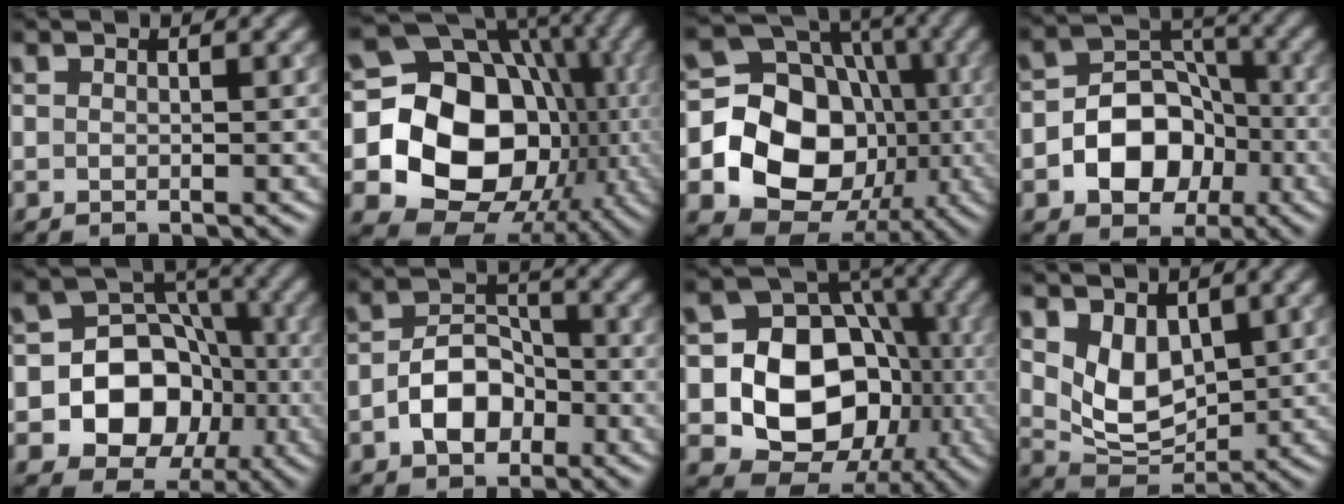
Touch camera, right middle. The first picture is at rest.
{"total": 18.4, "force": [-1.9, 15.3, 10.0], "torque": [-0.140, -0.020, -0.044]}
{"total": 16.7, "force": [-3.1, 14.3, 8.0], "torque": [-0.136, -0.014, -0.073]}
{"total": 7.7, "force": [-2.6, 5.8, 4.4], "torque": [-0.047, 0.005, -0.061]}
{"total": 10.7, "force": [-3.0, 9.1, 4.8], "torque": [-0.070, 0.008, -0.083]}
{"total": 4.9, "force": [-2.0, 3.2, 3.0], "torque": [-0.050, 0.005, -0.038]}
{"total": 14.2, "force": [-2.5, 11.7, 7.8], "torque": [-0.106, -0.007, -0.062]}
{"total": 5.1, "force": [1.7, 3.3, 3.5], "torque": [-0.069, -0.015, 0.037]}